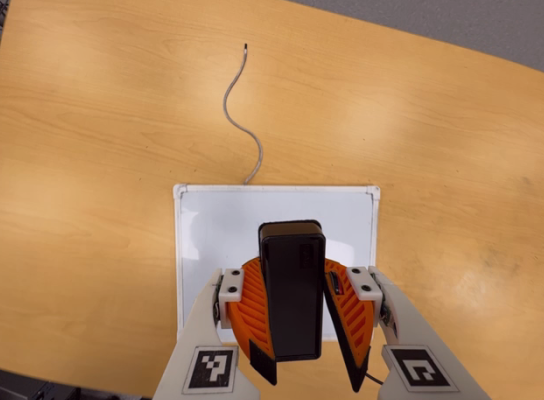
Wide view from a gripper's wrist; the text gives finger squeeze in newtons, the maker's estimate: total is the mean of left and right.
{"total": 9.2, "left": 10.0, "right": 8.3}